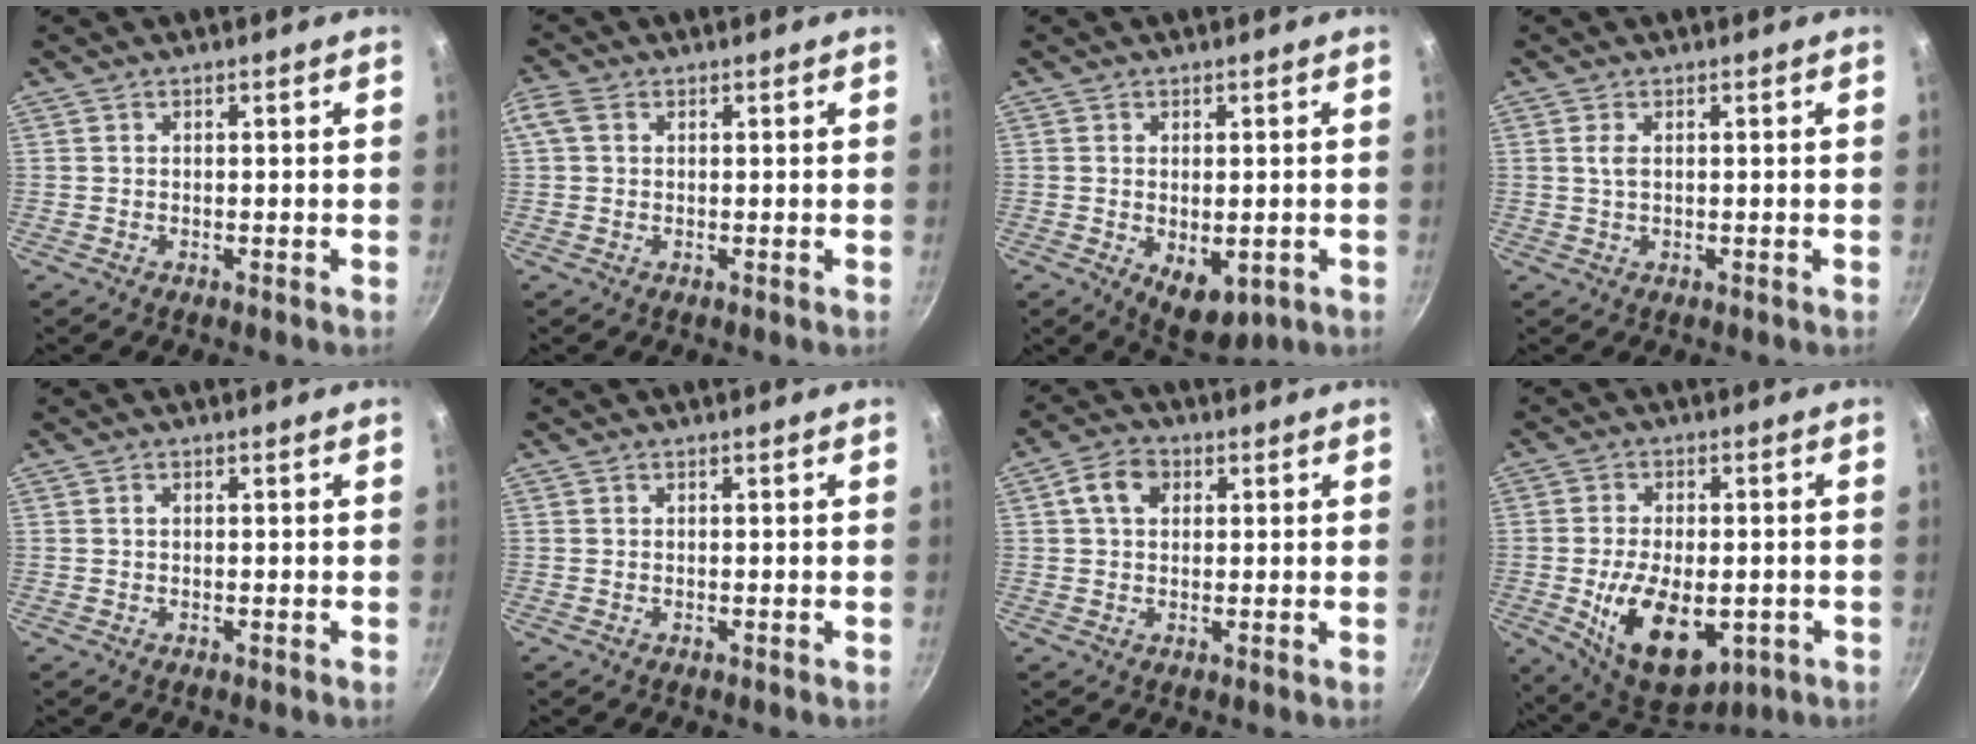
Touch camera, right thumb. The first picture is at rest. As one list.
[{"total": 3.0, "force": [0.9, 2.1, 2.0], "torque": [-0.044, 0.011, 0.016]}, {"total": 7.5, "force": [-1.7, 4.2, 6.0], "torque": [-0.072, -0.009, -0.010]}, {"total": 1.8, "force": [0.4, 0.9, 1.5], "torque": [-0.030, 0.001, 0.009]}, {"total": 0.5, "force": [0.1, 0.4, 0.3], "torque": [-0.005, 0.003, 0.003]}, {"total": 0.0}, {"total": 5.5, "force": [1.6, 3.9, 3.6], "torque": [-0.056, 0.009, 0.021]}, {"total": 16.1, "force": [-4.0, 9.0, 12.7], "torque": [-0.191, 0.001, -0.048]}]